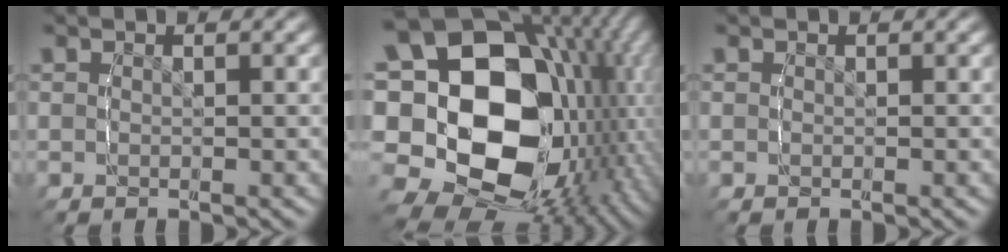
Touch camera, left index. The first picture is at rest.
{"total": 28.9, "force": [-3.7, 22.9, 17.3], "torque": [-0.329, -0.069, -0.066]}
{"total": 1.2, "force": [-0.4, 0.1, -1.1], "torque": [0.013, -0.002, -0.011]}